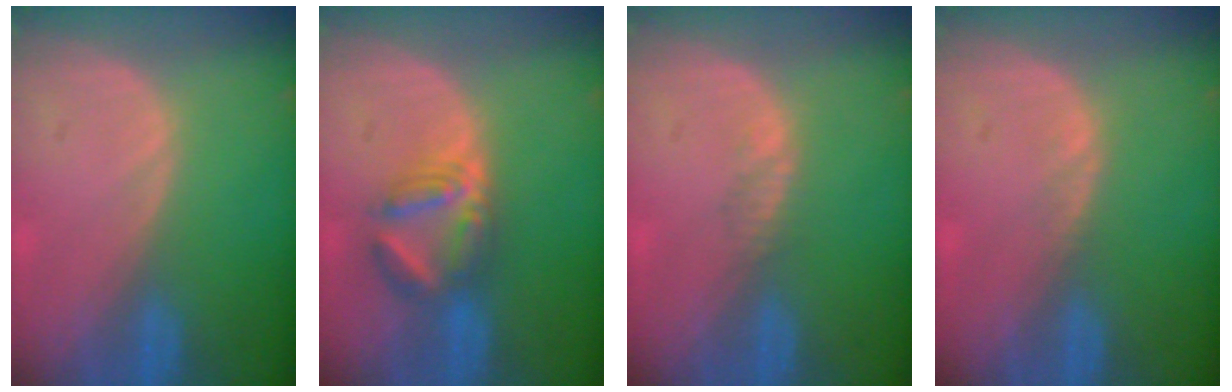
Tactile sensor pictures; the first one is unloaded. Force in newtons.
{"total": 5.8, "press": 5.7, "slide": 1.2}
{"total": 1.1, "press": 0.9, "slide": 0.7}
{"total": 0.7, "press": 0.6, "slide": 0.3}